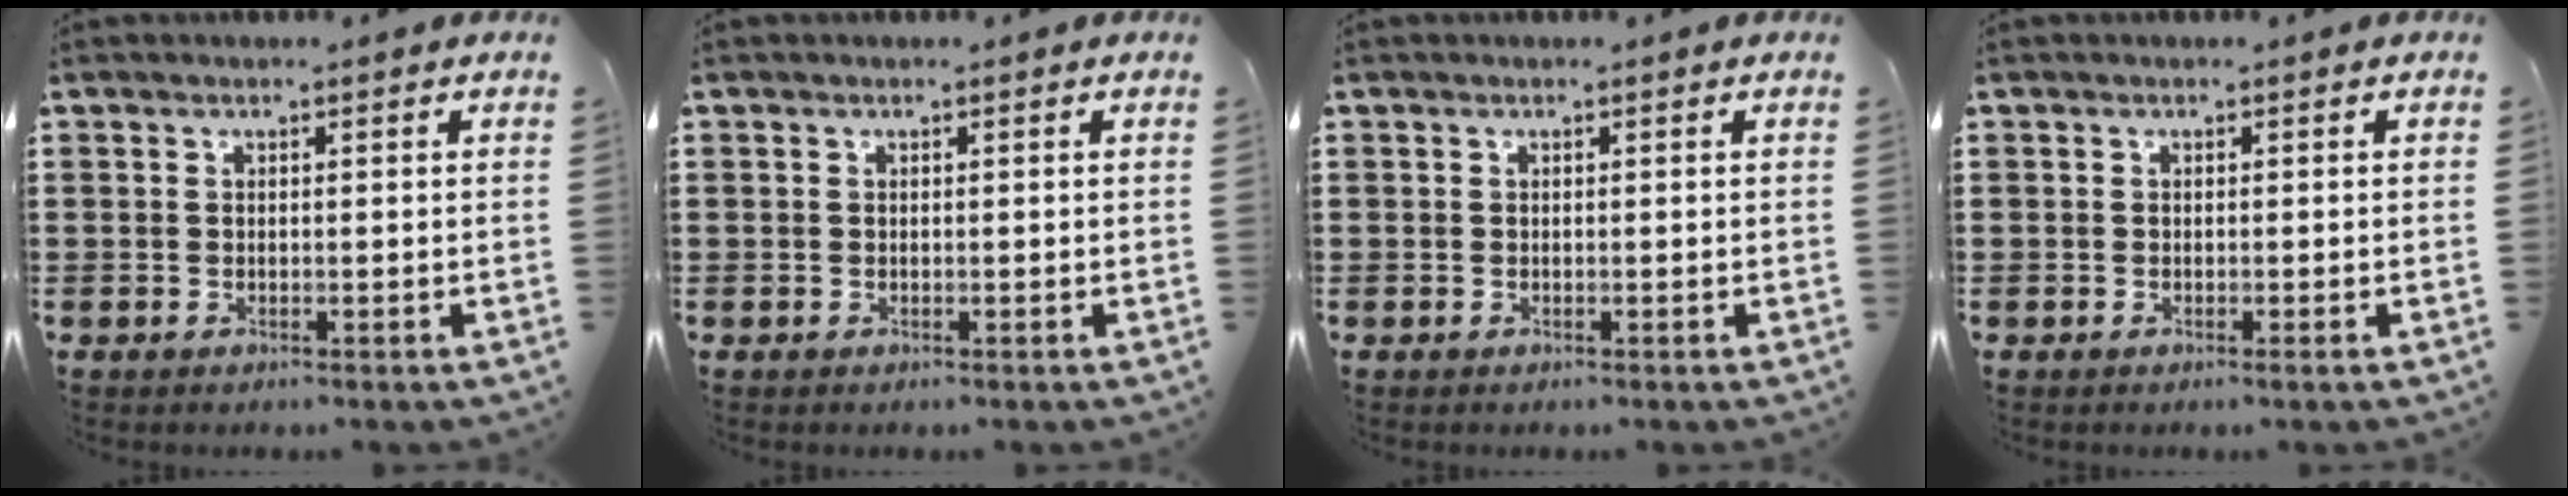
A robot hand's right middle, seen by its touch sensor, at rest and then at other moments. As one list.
[{"total": 0.0}, {"total": 0.0}, {"total": 0.0}]